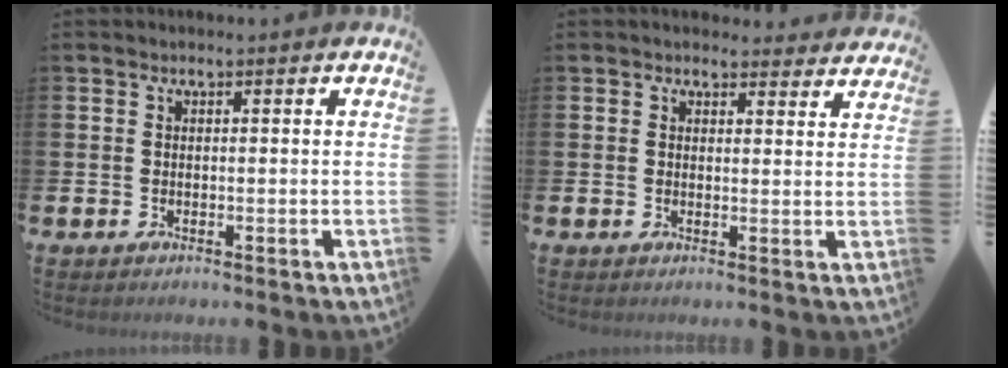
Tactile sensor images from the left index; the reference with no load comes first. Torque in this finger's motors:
{"motor_torque": [0.98, -1.16, 0.19, -0.01]}